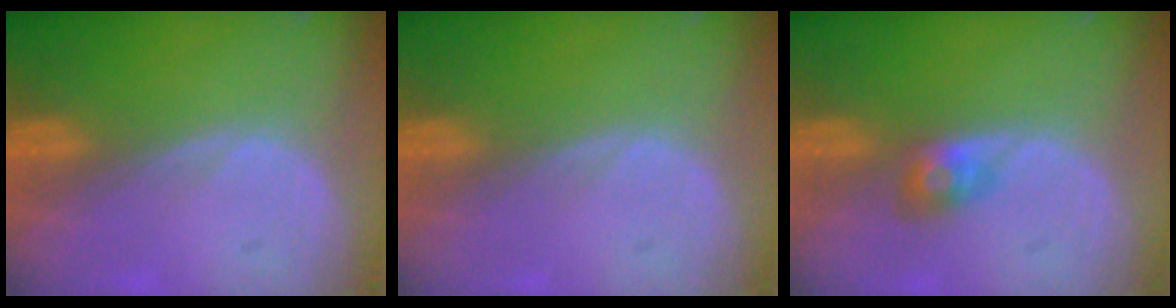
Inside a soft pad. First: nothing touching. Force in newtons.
{"total": 0.0}
{"total": 2.9, "press": 2.7, "slide": 1.1}